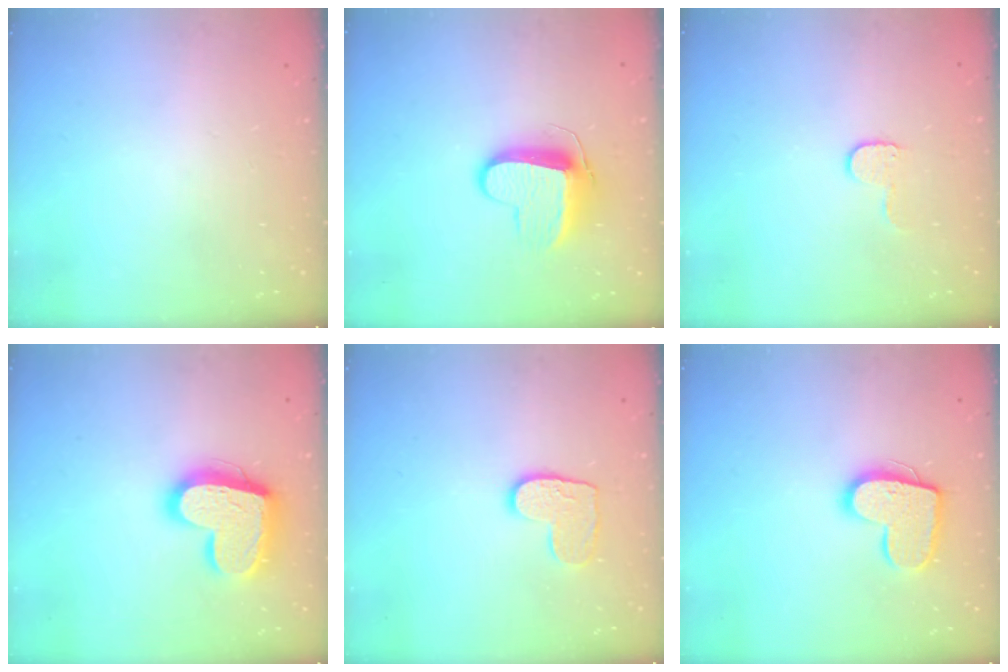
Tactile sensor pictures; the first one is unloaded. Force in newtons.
{"total": 11.2, "press": 11.2, "slide": 0.8}
{"total": 5.4, "press": 5.3, "slide": 0.5}
{"total": 18.3, "press": 18.2, "slide": 1.7}
{"total": 8.9, "press": 8.9, "slide": 0.4}
{"total": 14.5, "press": 14.5, "slide": 0.9}